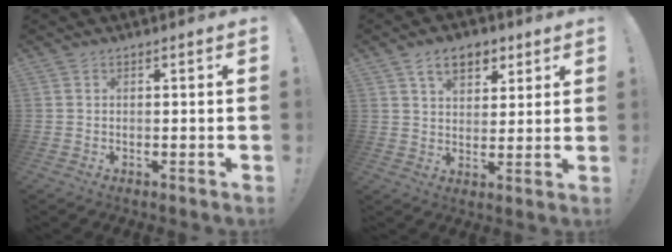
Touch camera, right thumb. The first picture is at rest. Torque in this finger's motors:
{"motor_torque": [0.85, 1.07, 0.95, 0.43, 0.04]}